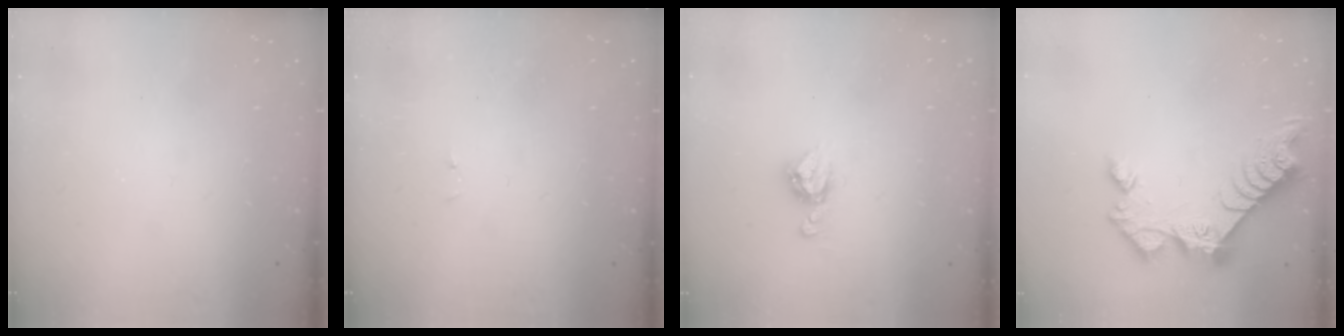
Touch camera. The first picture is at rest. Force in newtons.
{"total": 3.0, "press": 2.9, "slide": 0.4}
{"total": 7.3, "press": 7.2, "slide": 0.7}
{"total": 10.1, "press": 10.0, "slide": 1.0}